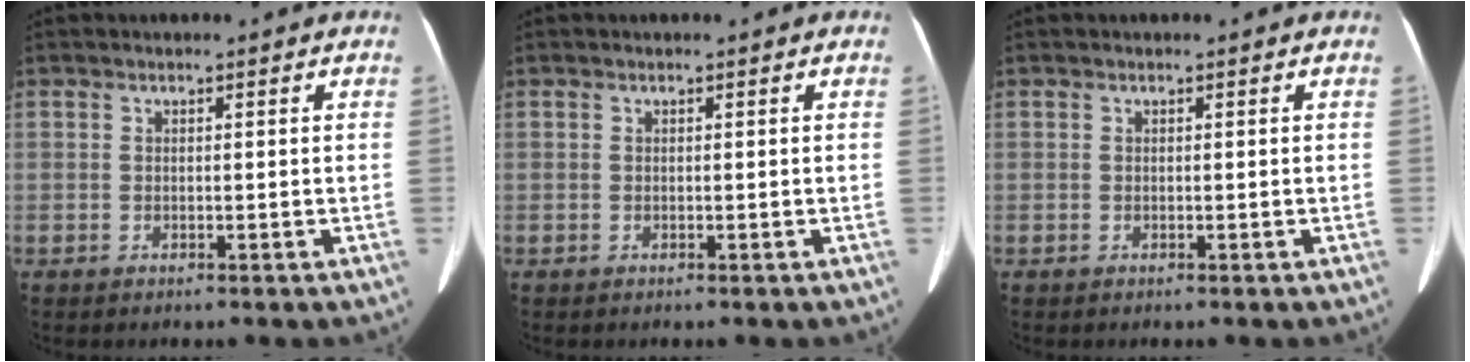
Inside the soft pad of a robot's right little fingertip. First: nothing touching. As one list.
[{"total": 0.0}, {"total": 0.0}]